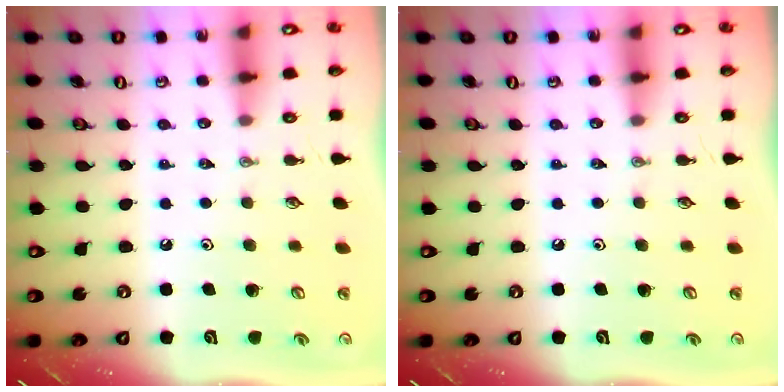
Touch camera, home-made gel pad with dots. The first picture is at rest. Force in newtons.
{"total": 0.0}